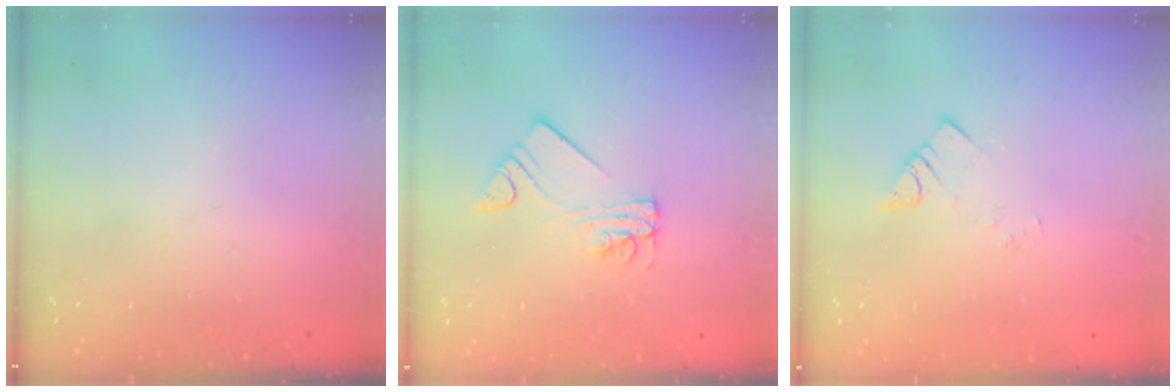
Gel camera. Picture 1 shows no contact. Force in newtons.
{"total": 4.5, "press": 4.5, "slide": 0.3}
{"total": 2.2, "press": 2.2, "slide": 0.2}